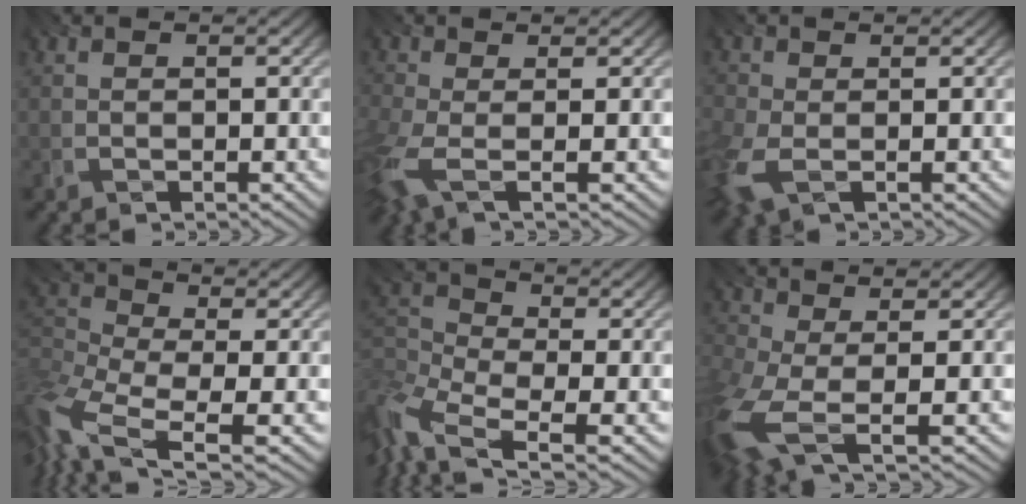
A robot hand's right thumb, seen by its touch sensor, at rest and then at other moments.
{"total": 4.9, "force": [-1.5, 2.0, 4.2], "torque": [-0.113, -0.013, -0.039]}
{"total": 4.8, "force": [-1.1, 3.2, 3.4], "torque": [-0.102, -0.008, -0.028]}
{"total": 10.4, "force": [-4.5, 4.5, 8.2], "torque": [-0.205, -0.010, -0.096]}
{"total": 8.8, "force": [-5.0, 4.0, 6.0], "torque": [-0.158, -0.014, -0.106]}
{"total": 8.1, "force": [-2.4, 4.0, 6.7], "torque": [-0.182, -0.026, -0.054]}